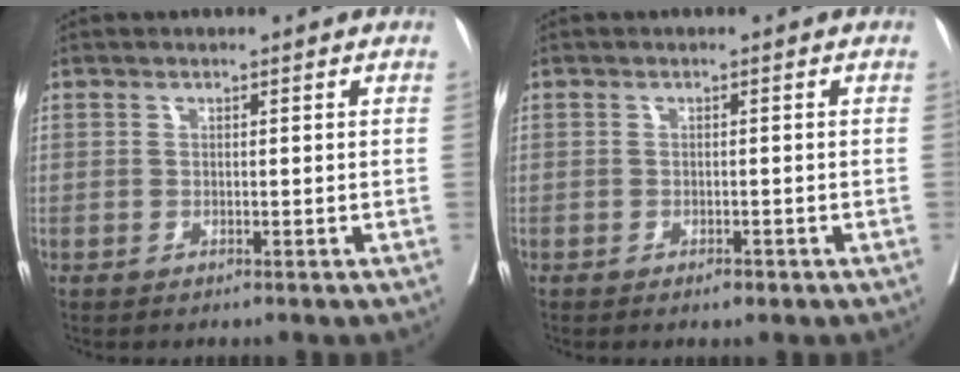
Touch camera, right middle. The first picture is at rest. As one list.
[{"total": 1.0, "force": [-0.7, 0.3, 0.8], "torque": [-0.013, -0.003, -0.006]}]